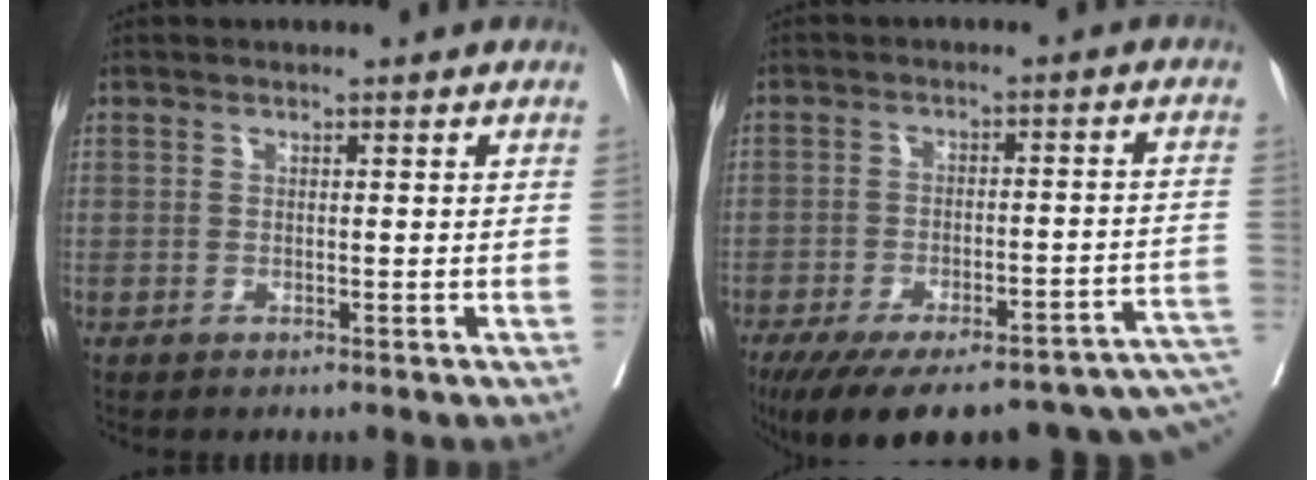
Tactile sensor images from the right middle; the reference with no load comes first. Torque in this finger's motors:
{"motor_torque": [0.99, -1.15, 0.31, 0.11]}